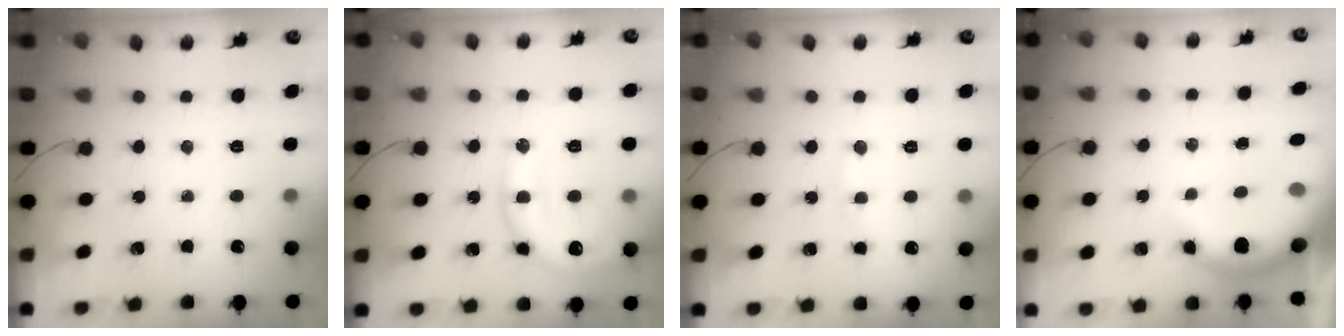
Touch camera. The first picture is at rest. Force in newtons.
{"total": 12.9, "press": 12.9, "slide": 1.1}
{"total": 7.4, "press": 7.2, "slide": 1.4}
{"total": 8.2, "press": 8.2, "slide": 0.9}